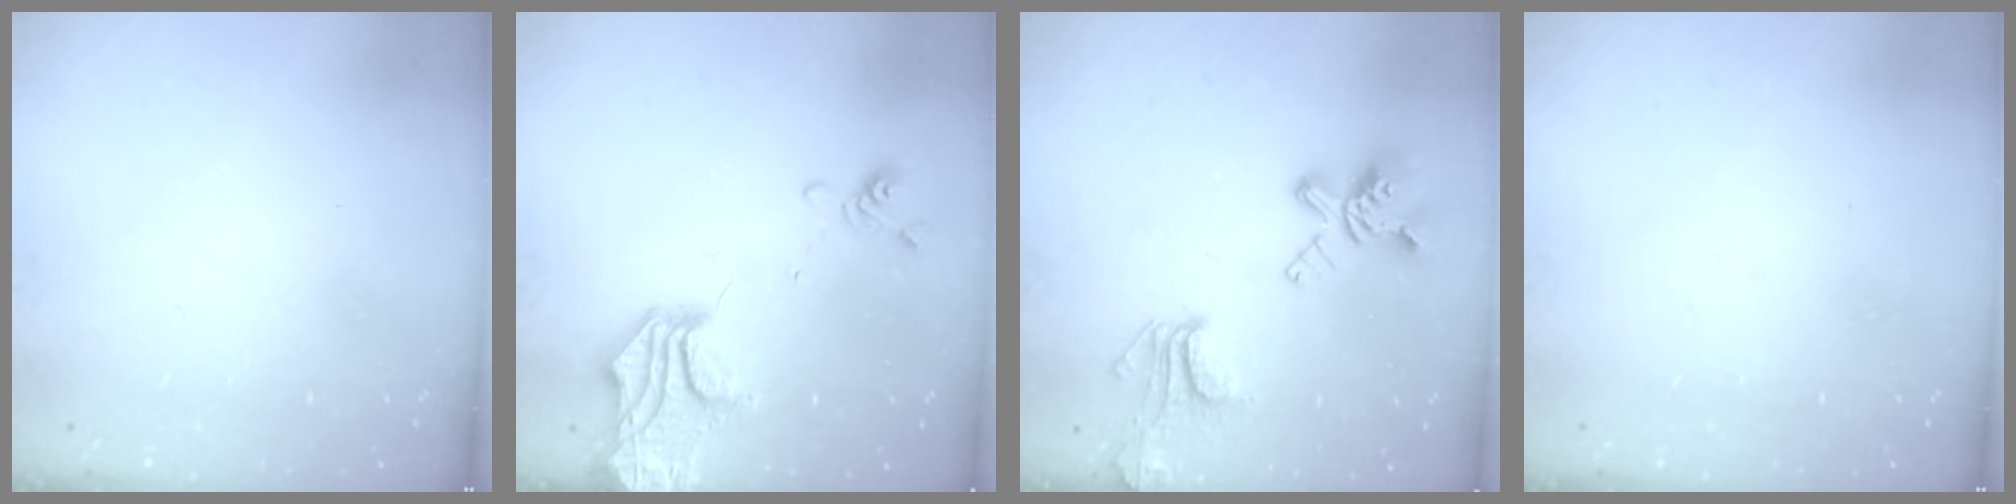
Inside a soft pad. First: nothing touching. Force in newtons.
{"total": 6.3, "press": 5.7, "slide": 2.7}
{"total": 9.1, "press": 8.9, "slide": 2.1}
{"total": 0.0}